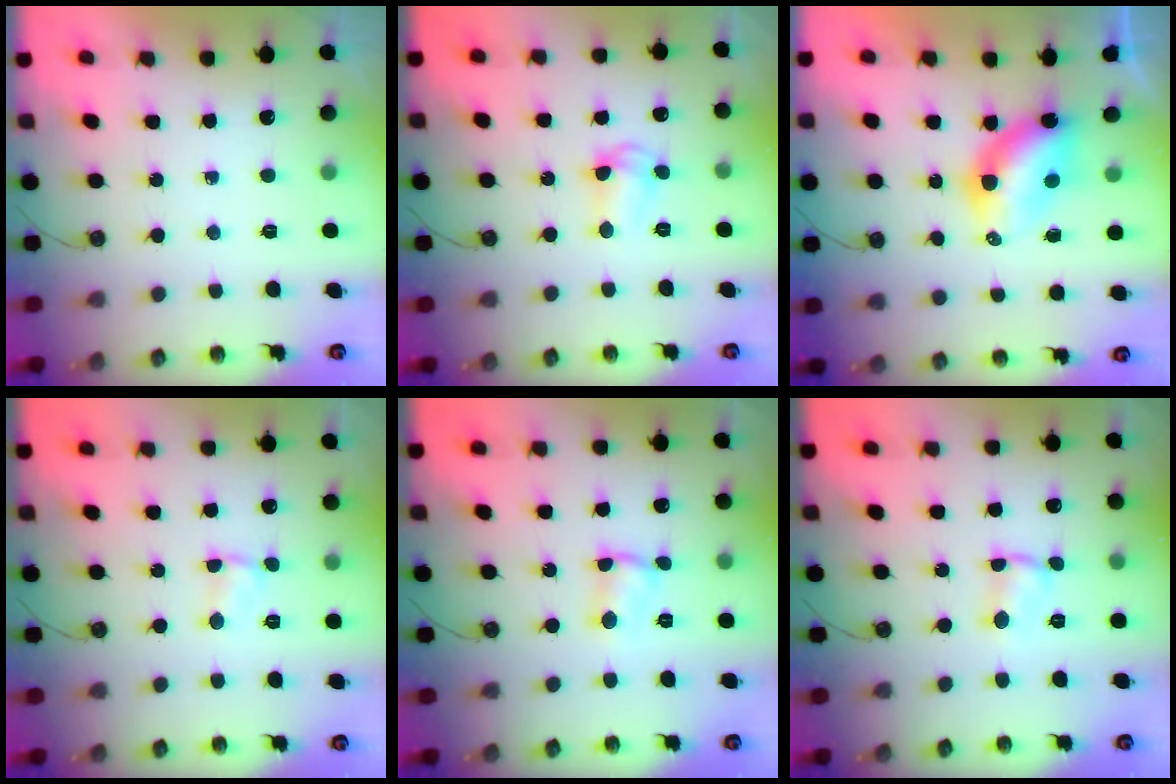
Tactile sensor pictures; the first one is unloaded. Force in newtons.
{"total": 6.4, "press": 5.5, "slide": 3.3}
{"total": 6.7, "press": 6.7, "slide": 0.7}
{"total": 1.5, "press": 1.5, "slide": 0.2}
{"total": 2.2, "press": 2.2, "slide": 0.1}
{"total": 1.8, "press": 1.8, "slide": 0.1}